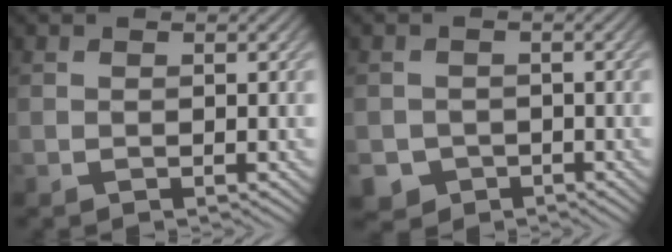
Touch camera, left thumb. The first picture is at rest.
{"total": 3.1, "force": [-1.6, 2.5, 0.6], "torque": [-0.012, -0.009, -0.033]}